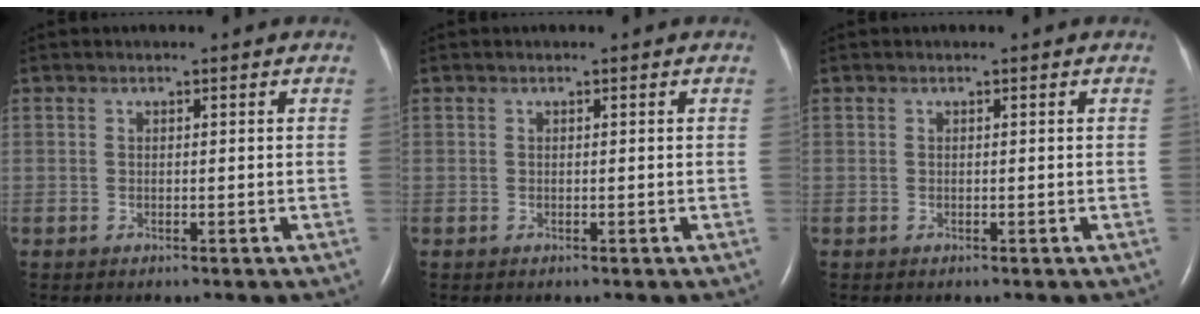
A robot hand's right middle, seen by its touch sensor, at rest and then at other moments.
{"total": 0.0}
{"total": 0.0}